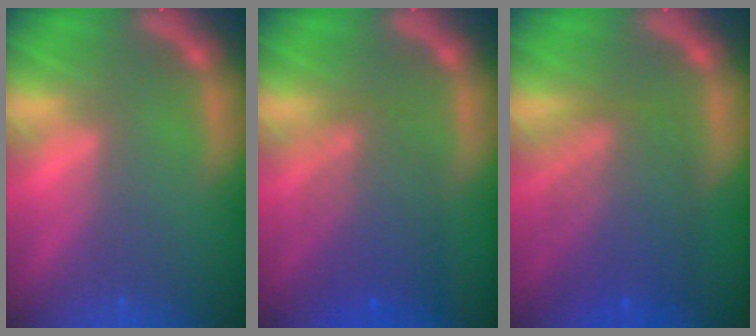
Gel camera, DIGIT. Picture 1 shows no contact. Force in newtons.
{"total": 5.6}
{"total": 7.0}